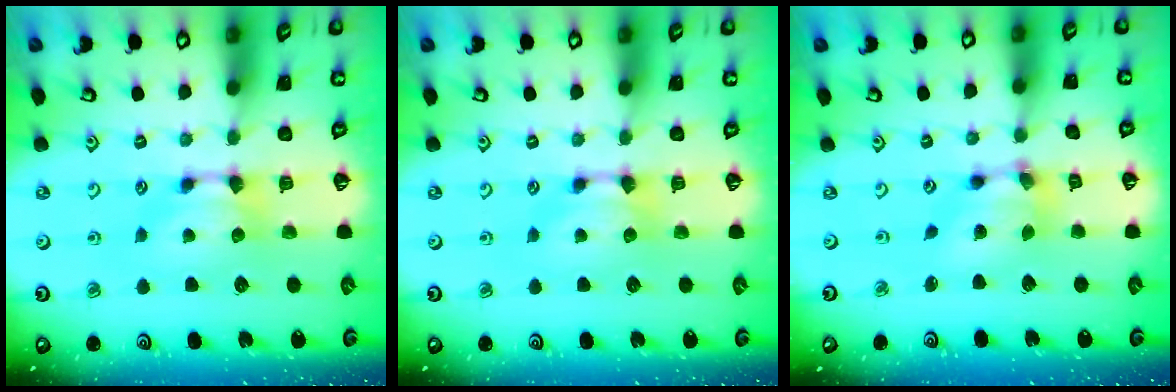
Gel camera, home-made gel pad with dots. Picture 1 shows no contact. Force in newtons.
{"total": 0.0}
{"total": 6.4, "press": 6.0, "slide": 2.2}